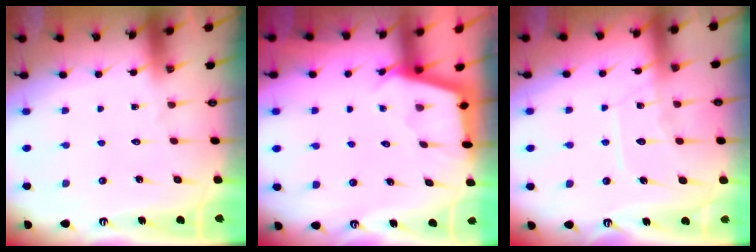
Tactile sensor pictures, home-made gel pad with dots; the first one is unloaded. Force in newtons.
{"total": 2.4, "press": 2.4, "slide": 0.2}
{"total": 9.6, "press": 9.6, "slide": 0.9}